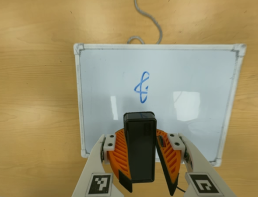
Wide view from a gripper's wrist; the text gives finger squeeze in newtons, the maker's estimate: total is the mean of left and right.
{"total": 8.9, "left": 9.4, "right": 8.5}